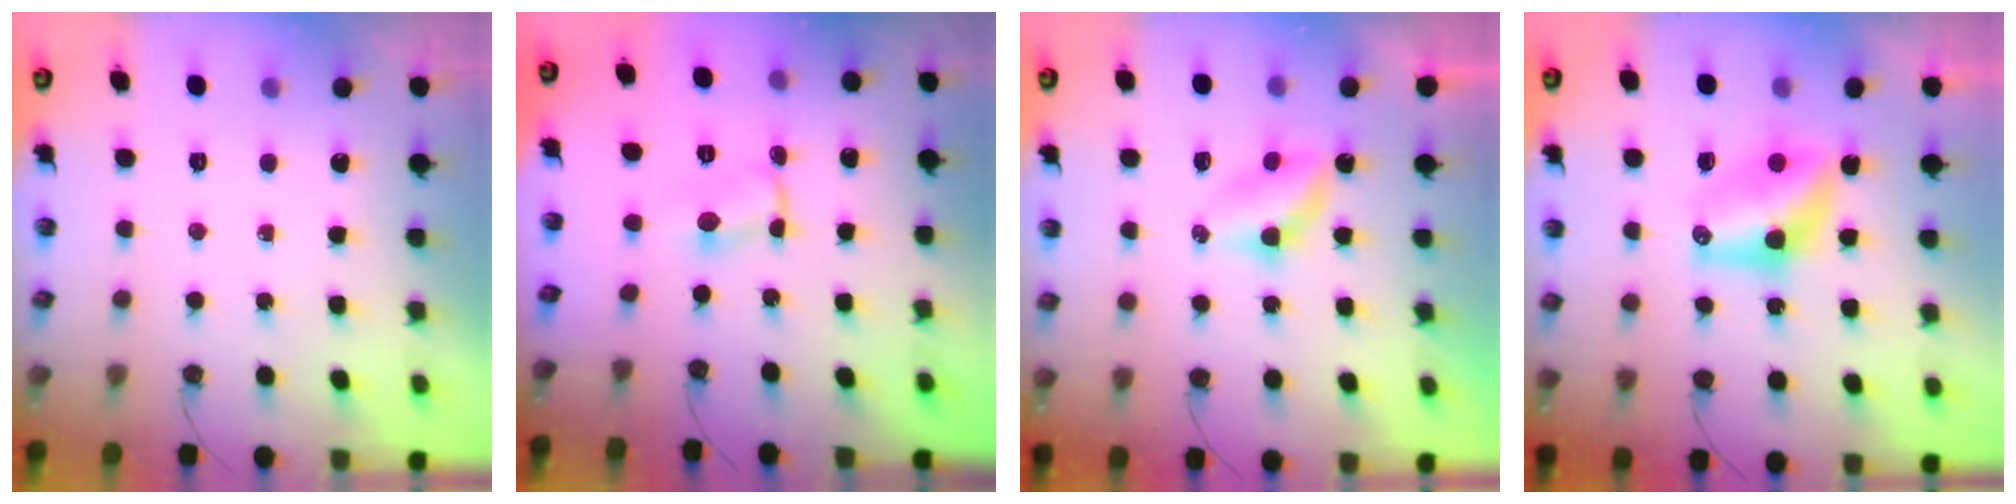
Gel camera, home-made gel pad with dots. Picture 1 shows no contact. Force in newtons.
{"total": 1.0, "press": 0.6, "slide": 0.8}
{"total": 4.2, "press": 4.2, "slide": 0.3}
{"total": 9.2, "press": 8.7, "slide": 3.0}